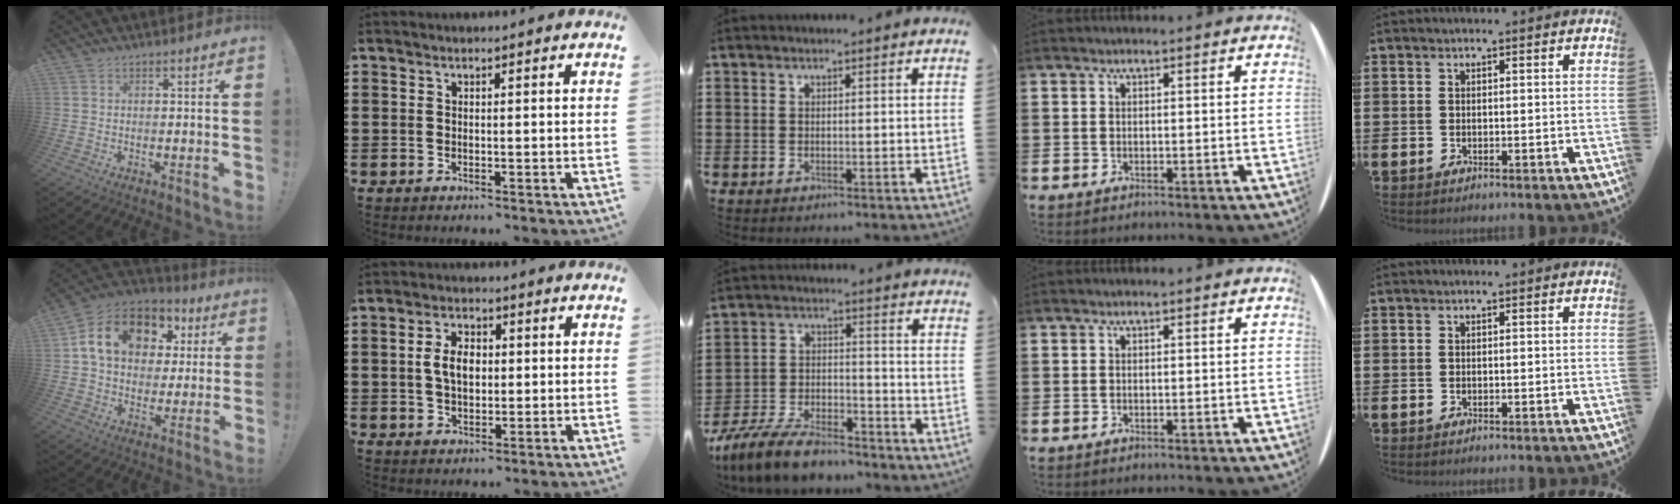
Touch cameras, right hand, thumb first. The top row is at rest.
{"thumb": {"total": 17.3, "force": [5.9, 12.7, 10.1], "torque": [-0.161, -0.008, 0.116]}, "index": {"total": 5.1, "force": [0.2, 3.2, 4.0], "torque": [-0.083, 0.006, -0.003]}, "middle": {"total": 8.4, "force": [-7.5, 1.9, 3.1], "torque": [-0.063, 0.017, -0.145]}}